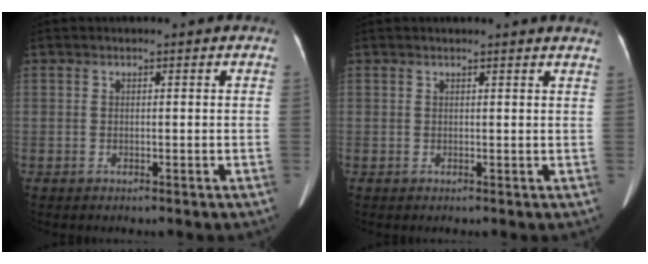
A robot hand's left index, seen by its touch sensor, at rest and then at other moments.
{"total": 3.2, "force": [3.1, -0.2, 0.9], "torque": [-0.014, -0.008, 0.017]}